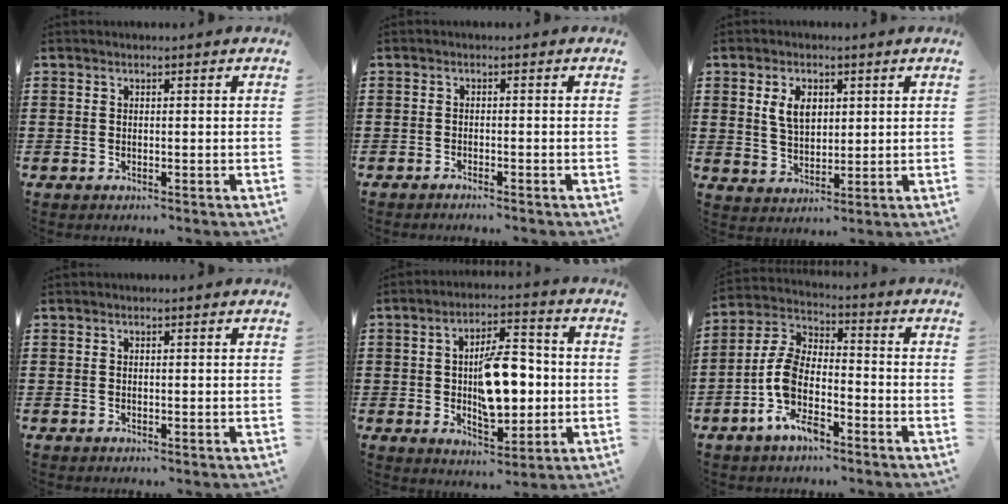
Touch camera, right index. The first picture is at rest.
{"total": 0.8, "force": [-0.8, 0.0, 0.0], "torque": [-0.003, 0.002, -0.017]}
{"total": 4.9, "force": [1.7, 3.0, 3.5], "torque": [-0.072, 0.009, 0.027]}
{"total": 0.0}
{"total": 10.9, "force": [-0.3, 5.2, 9.6], "torque": [-0.161, 0.005, -0.011]}
{"total": 9.0, "force": [-3.9, 4.4, 6.8], "torque": [-0.172, -0.011, -0.083]}